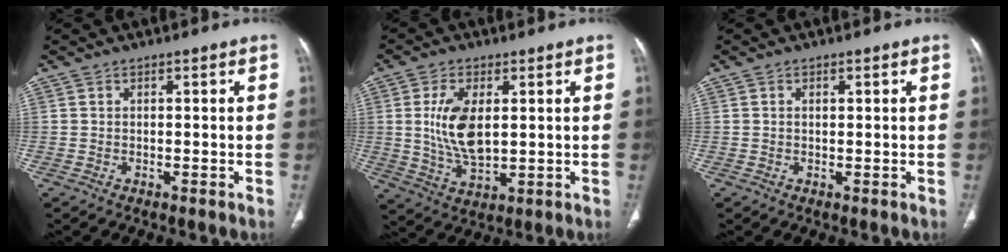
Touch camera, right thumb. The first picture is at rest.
{"total": 10.3, "force": [1.6, 5.4, 8.7], "torque": [-0.170, -0.014, 0.038]}
{"total": 0.8, "force": [0.2, 0.4, 0.6], "torque": [-0.015, 0.001, 0.005]}